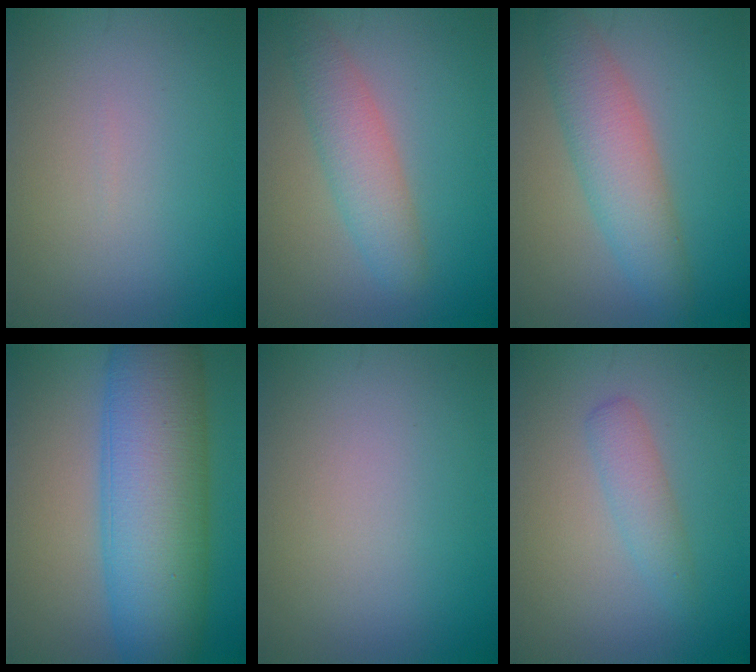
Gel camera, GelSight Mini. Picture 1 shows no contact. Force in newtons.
{"total": 3.8, "press": 3.8, "slide": 0.1}
{"total": 5.0, "press": 5.0, "slide": 0.1}
{"total": 12.6, "press": 12.6, "slide": 0.2}
{"total": 0.0}
{"total": 2.0, "press": 2.0, "slide": 0.1}